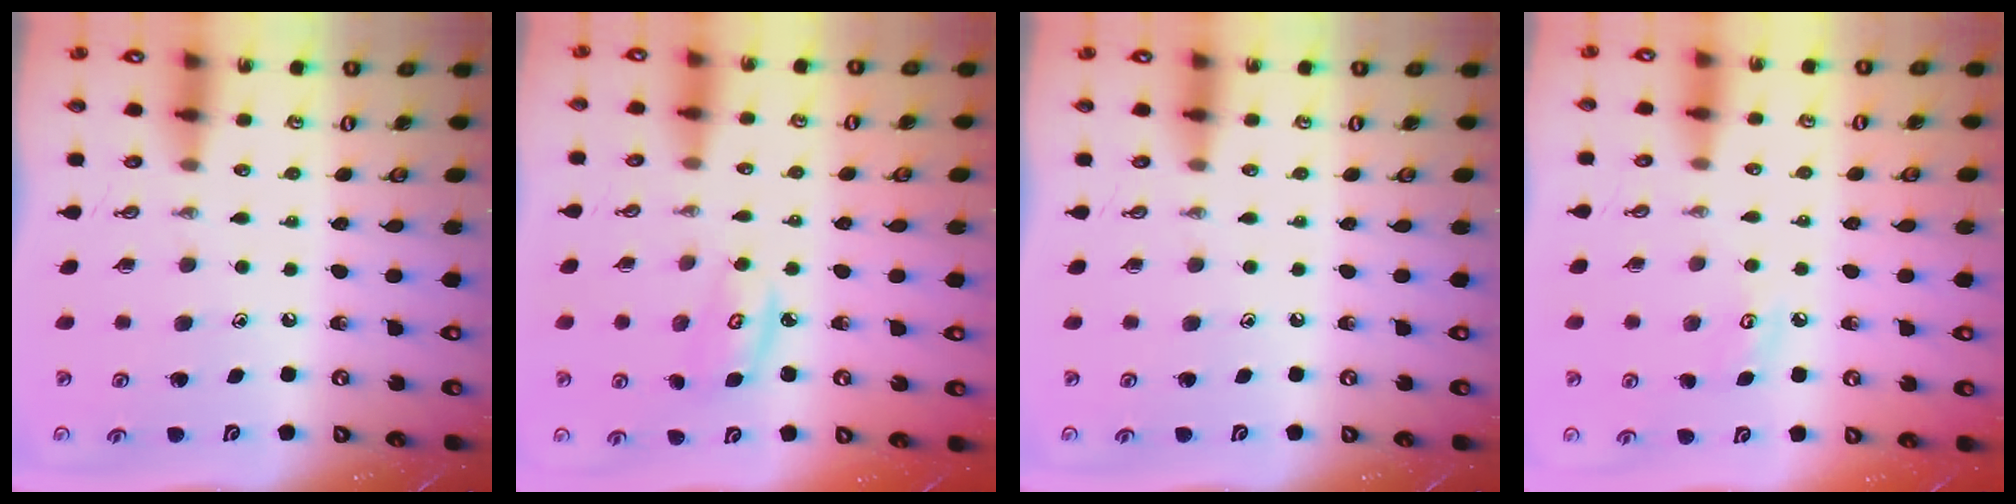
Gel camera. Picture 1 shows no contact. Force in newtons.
{"total": 3.4, "press": 3.4, "slide": 0.3}
{"total": 0.0}
{"total": 5.9, "press": 5.8, "slide": 0.7}